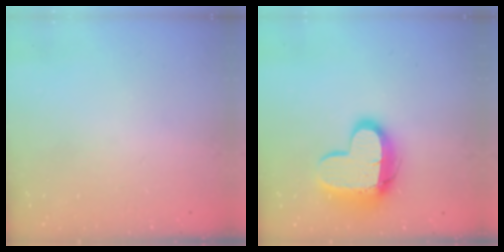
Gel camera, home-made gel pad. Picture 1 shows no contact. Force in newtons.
{"total": 13.7, "press": 13.6, "slide": 1.3}